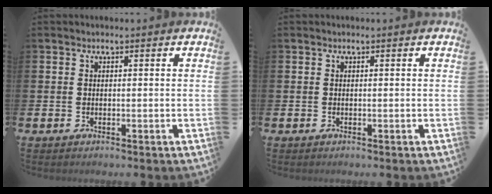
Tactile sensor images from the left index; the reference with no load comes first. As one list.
[{"total": 0.0}]